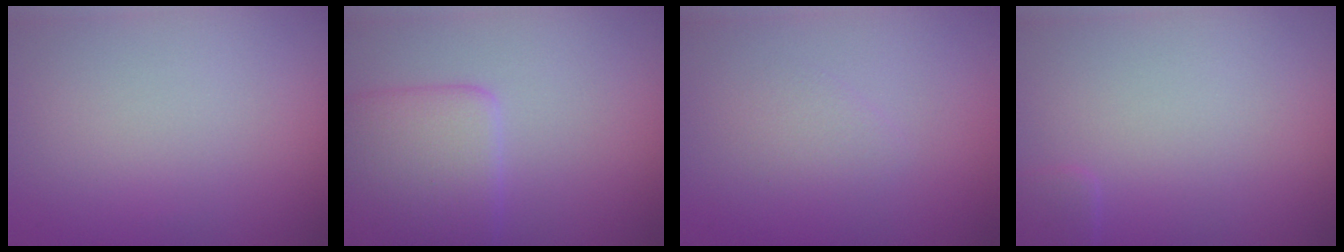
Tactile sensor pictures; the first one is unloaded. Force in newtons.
{"total": 4.4, "press": 4.4, "slide": 0.1}
{"total": 1.0, "press": 1.0, "slide": 0.0}
{"total": 0.9, "press": 0.8, "slide": 0.1}